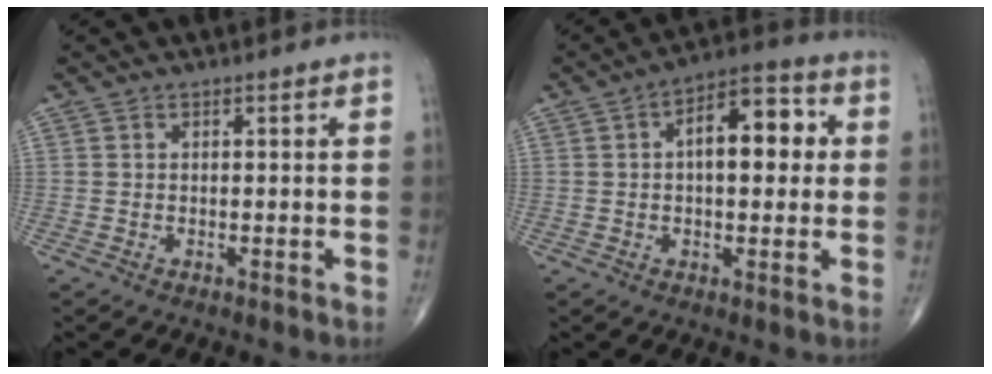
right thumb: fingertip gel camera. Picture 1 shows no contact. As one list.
[{"total": 11.6, "force": [1.7, 5.8, 9.9], "torque": [-0.120, 0.022, 0.018]}]